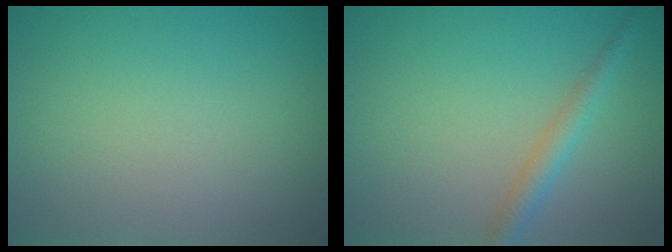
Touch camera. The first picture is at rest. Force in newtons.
{"total": 2.2, "press": 2.2, "slide": 0.1}